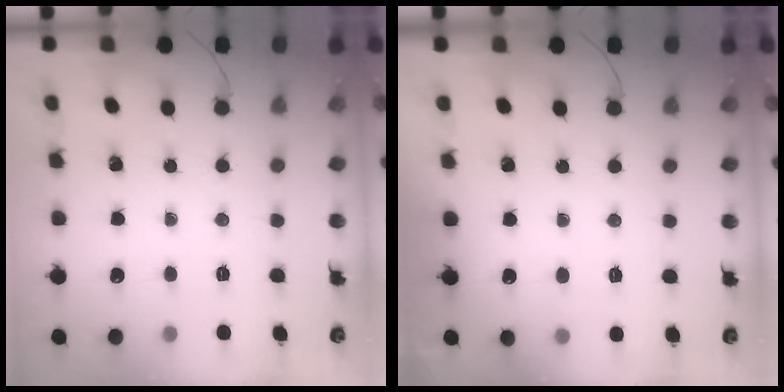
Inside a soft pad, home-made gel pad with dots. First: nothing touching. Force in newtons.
{"total": 5.0, "press": 4.8, "slide": 1.2}